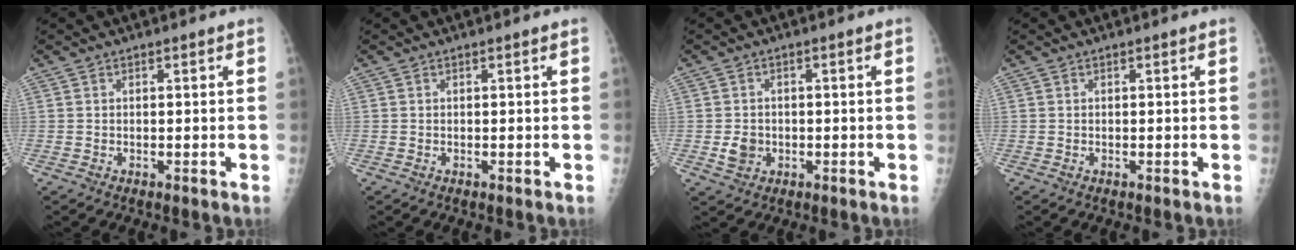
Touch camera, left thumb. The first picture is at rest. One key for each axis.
{"total": 0.0}
{"total": 3.3, "fx": -0.8, "fy": 2.9, "fz": 1.5, "tx": -0.015, "ty": 0.002, "tz": -0.007}
{"total": 0.0}